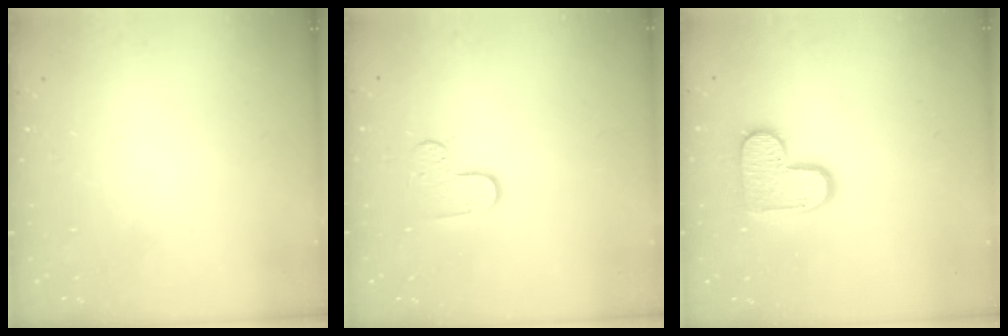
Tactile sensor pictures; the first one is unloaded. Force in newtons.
{"total": 7.4, "press": 7.4, "slide": 0.7}
{"total": 12.0, "press": 12.0, "slide": 0.7}